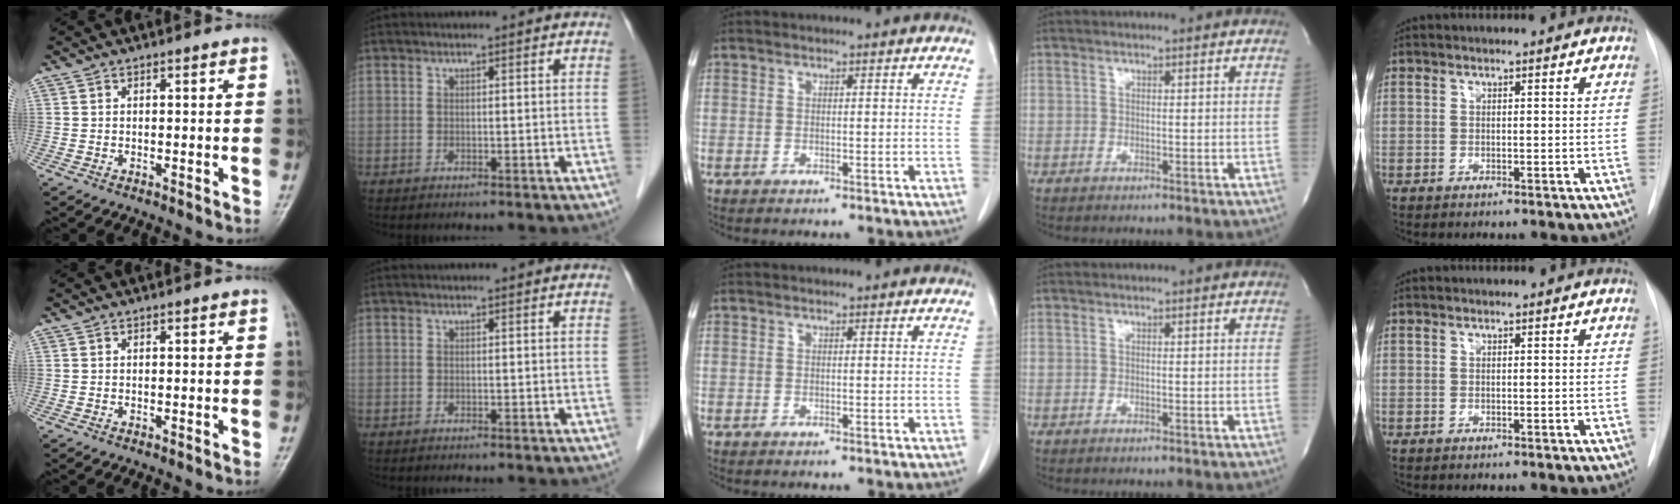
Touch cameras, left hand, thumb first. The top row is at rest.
{}